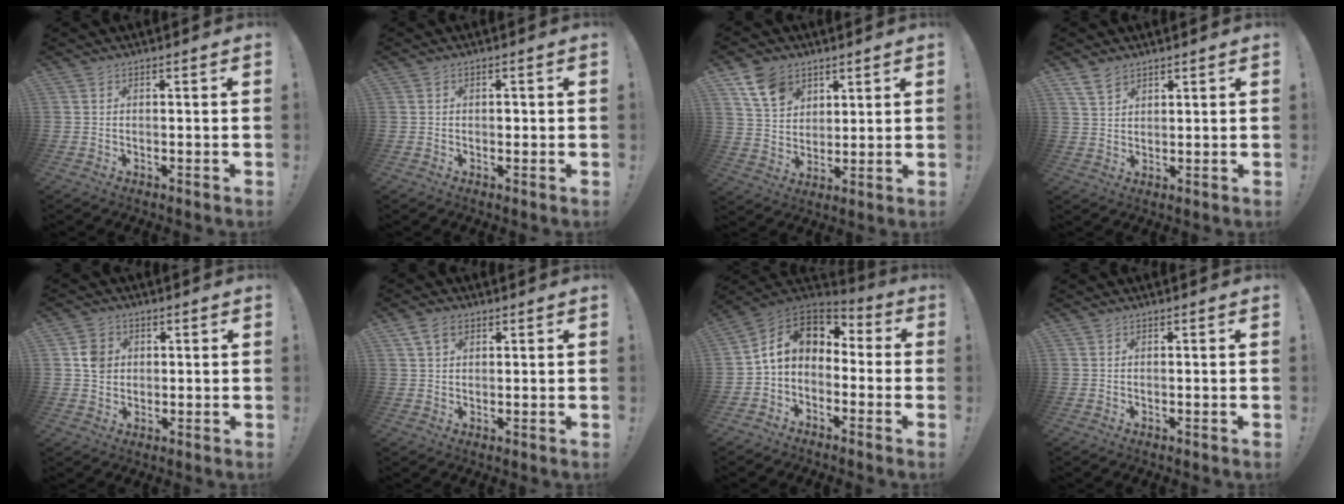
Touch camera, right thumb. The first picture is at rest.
{"total": 0.7, "force": [-0.3, 0.6, 0.4], "torque": [0.002, 0.000, -0.008]}
{"total": 11.1, "force": [6.5, 7.8, 4.4], "torque": [-0.077, -0.027, 0.129]}
{"total": 4.8, "force": [3.5, 2.5, 1.9], "torque": [-0.039, -0.013, 0.069]}
{"total": 6.0, "force": [1.0, 5.5, 2.4], "torque": [-0.030, 0.007, 0.020]}
{"total": 5.1, "force": [2.5, 3.3, 2.9], "torque": [-0.055, 0.000, 0.049]}
{"total": 10.1, "force": [1.4, 6.8, 7.4], "torque": [-0.125, 0.009, 0.026]}
{"total": 0.0}